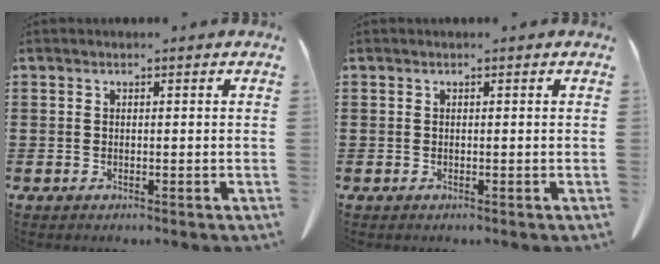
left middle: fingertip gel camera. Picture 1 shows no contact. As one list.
[{"total": 0.0}]